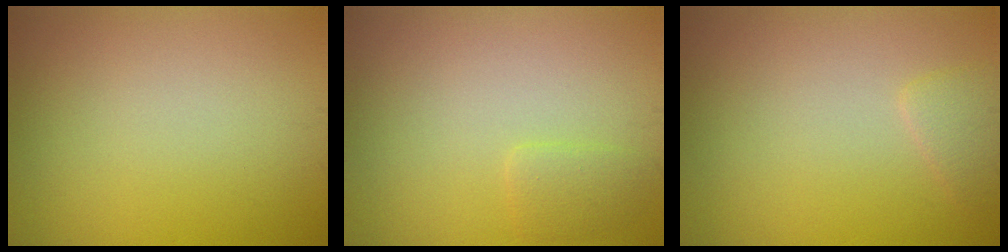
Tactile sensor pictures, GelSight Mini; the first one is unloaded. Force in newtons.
{"total": 1.4, "press": 1.4, "slide": 0.1}
{"total": 1.3, "press": 1.3, "slide": 0.1}